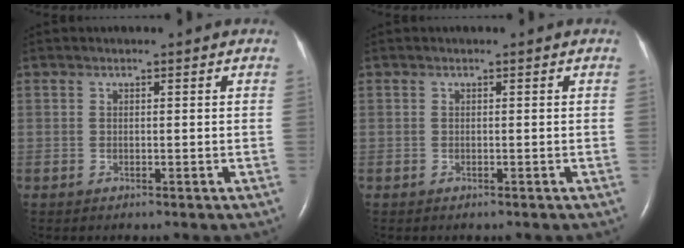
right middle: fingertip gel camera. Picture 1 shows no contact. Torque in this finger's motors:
{"motor_torque": [-0.10, 0.10, -0.03, 0.01]}